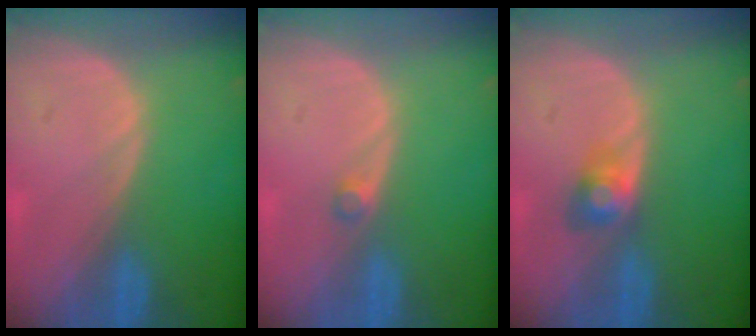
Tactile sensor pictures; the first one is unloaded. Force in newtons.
{"total": 1.3, "press": 1.1, "slide": 0.6}
{"total": 2.9, "press": 2.9, "slide": 0.0}